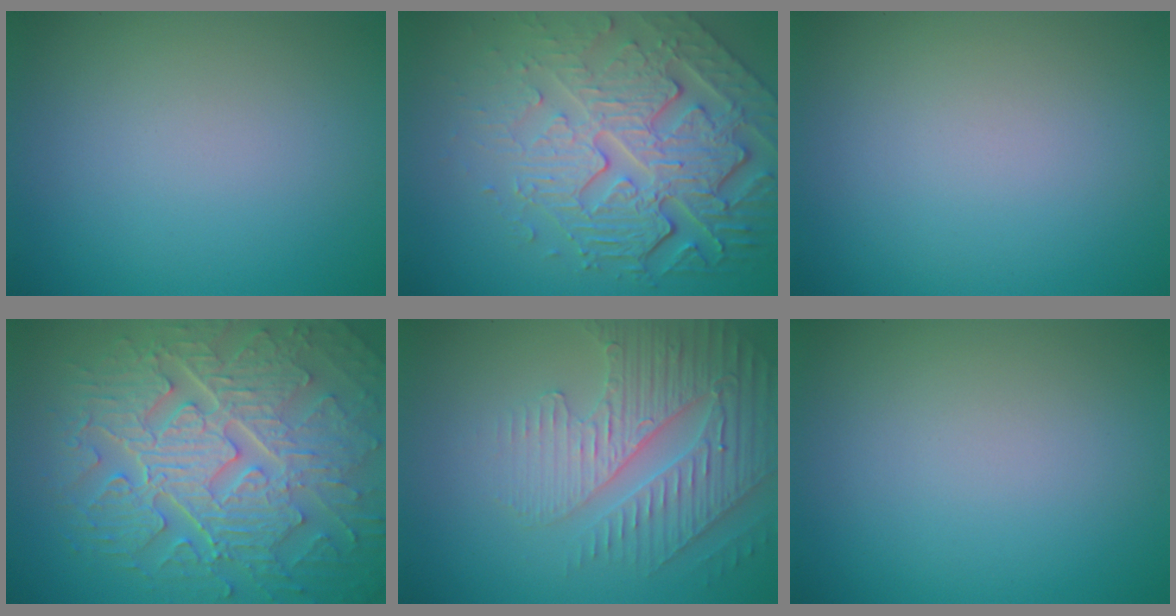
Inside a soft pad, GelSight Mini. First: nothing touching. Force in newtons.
{"total": 8.5, "press": 5.9, "slide": 6.2}
{"total": 0.0}
{"total": 10.4, "press": 7.0, "slide": 7.7}
{"total": 4.5, "press": 4.2, "slide": 1.8}
{"total": 0.0}